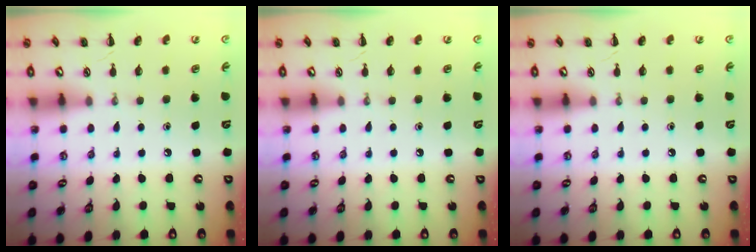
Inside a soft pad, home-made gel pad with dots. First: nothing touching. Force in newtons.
{"total": 0.0}
{"total": 0.0}